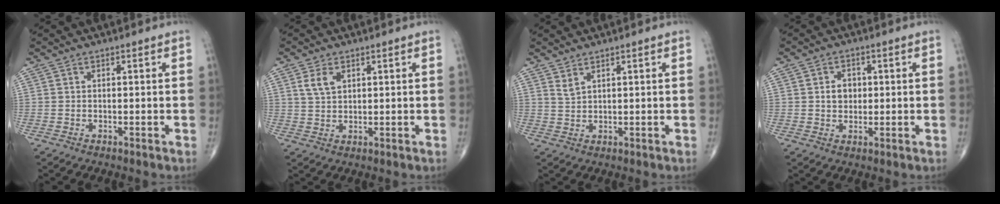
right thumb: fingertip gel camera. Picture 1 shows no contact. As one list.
[{"total": 3.9, "force": [1.7, 2.4, 2.6], "torque": [-0.045, -0.005, 0.037]}, {"total": 1.9, "force": [1.5, 0.5, 1.1], "torque": [-0.022, -0.010, 0.034]}, {"total": 3.8, "force": [0.5, 3.1, 2.2], "torque": [-0.019, 0.002, 0.006]}]